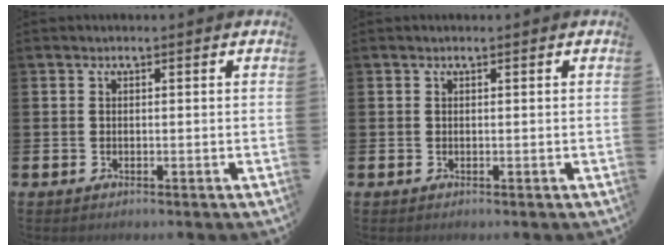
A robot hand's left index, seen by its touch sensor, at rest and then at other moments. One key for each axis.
{"total": 0.0}